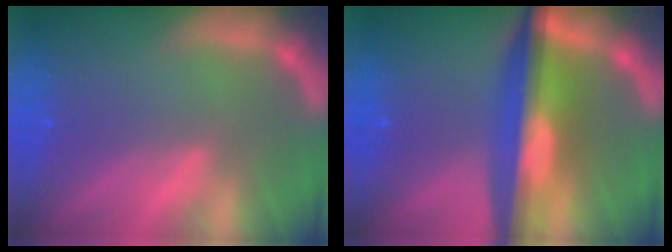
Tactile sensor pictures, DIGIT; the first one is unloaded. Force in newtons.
{"total": 9.6}